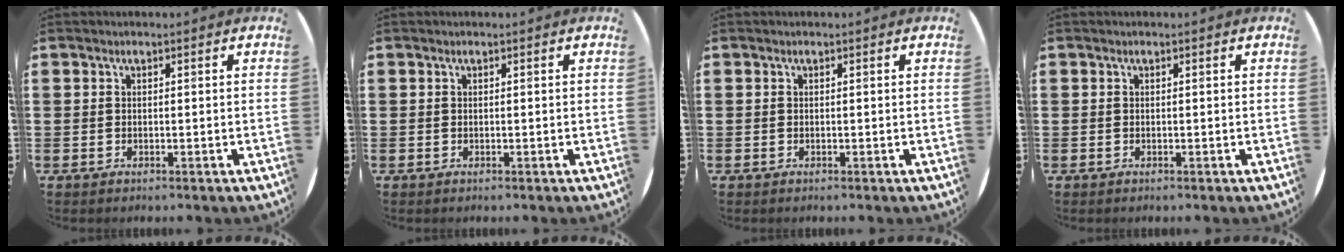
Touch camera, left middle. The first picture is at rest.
{"total": 0.0}
{"total": 0.0}
{"total": 0.0}